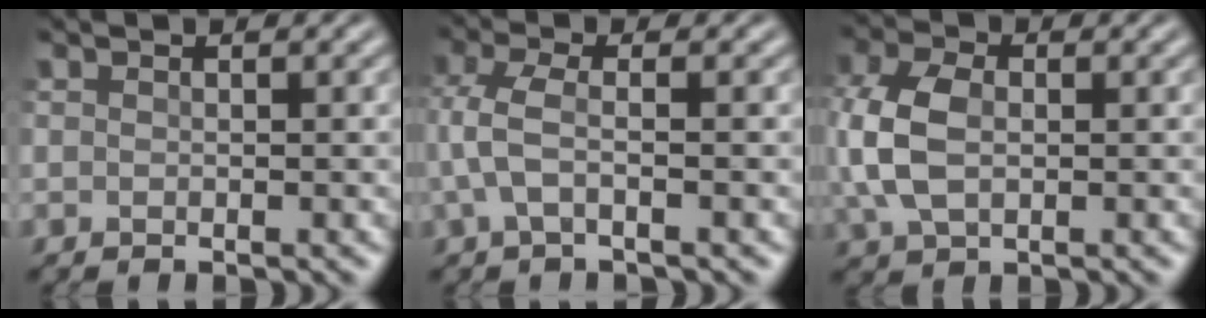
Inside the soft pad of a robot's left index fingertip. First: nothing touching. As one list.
[{"total": 3.0, "force": [-0.1, 1.0, 2.8], "torque": [-0.067, 0.004, -0.007]}, {"total": 6.2, "force": [0.2, 4.2, 4.5], "torque": [-0.116, 0.003, 0.001]}]